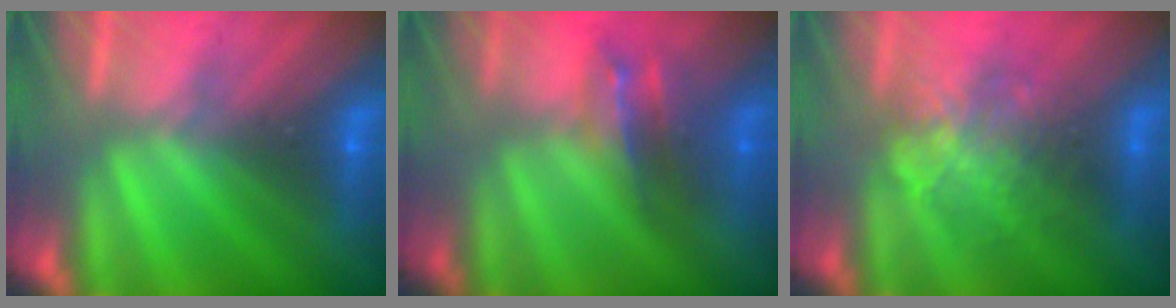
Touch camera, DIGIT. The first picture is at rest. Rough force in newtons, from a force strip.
{"total": 2.9}
{"total": 2.3}